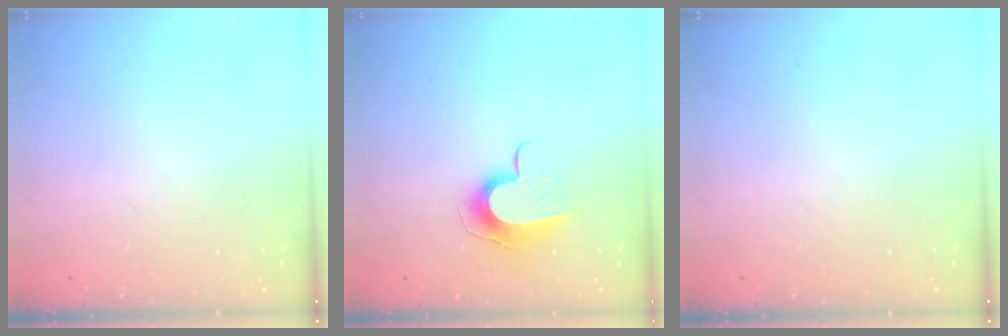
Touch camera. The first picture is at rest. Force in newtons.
{"total": 9.6, "press": 9.6, "slide": 0.1}
{"total": 0.0}